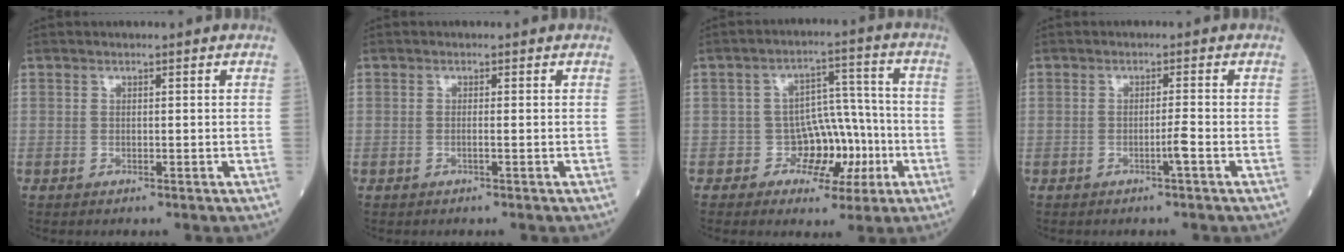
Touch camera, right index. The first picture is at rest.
{"total": 0.6, "force": [-0.2, -0.2, 0.5], "torque": [-0.010, 0.002, -0.001]}
{"total": 7.1, "force": [-2.3, 5.6, 3.8], "torque": [-0.032, 0.028, -0.026]}
{"total": 1.6, "force": [-0.8, -0.4, 1.4], "torque": [-0.024, 0.000, -0.013]}